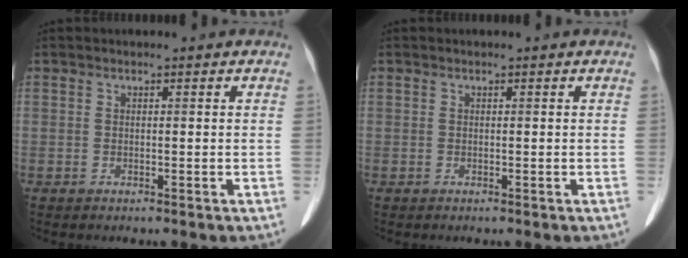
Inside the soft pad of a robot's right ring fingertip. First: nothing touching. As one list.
[{"total": 0.0}]